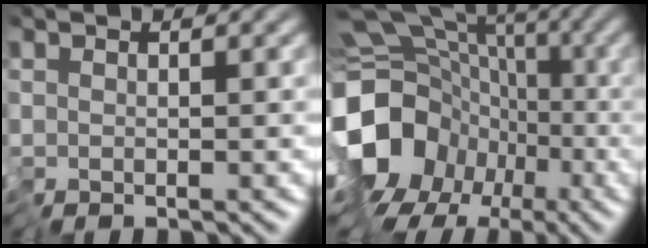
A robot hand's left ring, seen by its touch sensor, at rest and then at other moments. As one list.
[{"total": 16.8, "force": [-4.5, 13.9, 8.2], "torque": [-0.174, -0.003, -0.089]}]